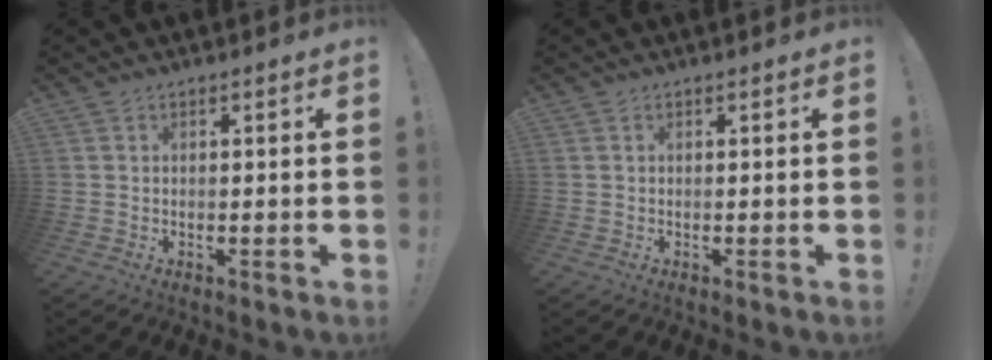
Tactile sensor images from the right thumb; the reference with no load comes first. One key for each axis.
{"total": 0.0}